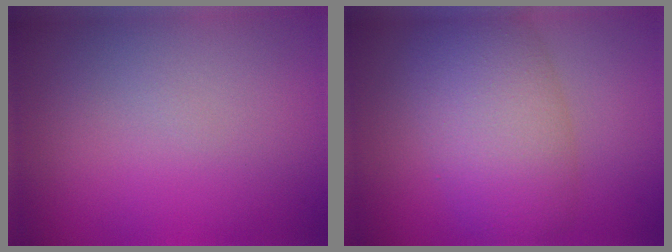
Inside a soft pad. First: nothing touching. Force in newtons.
{"total": 7.3, "press": 7.2, "slide": 0.5}